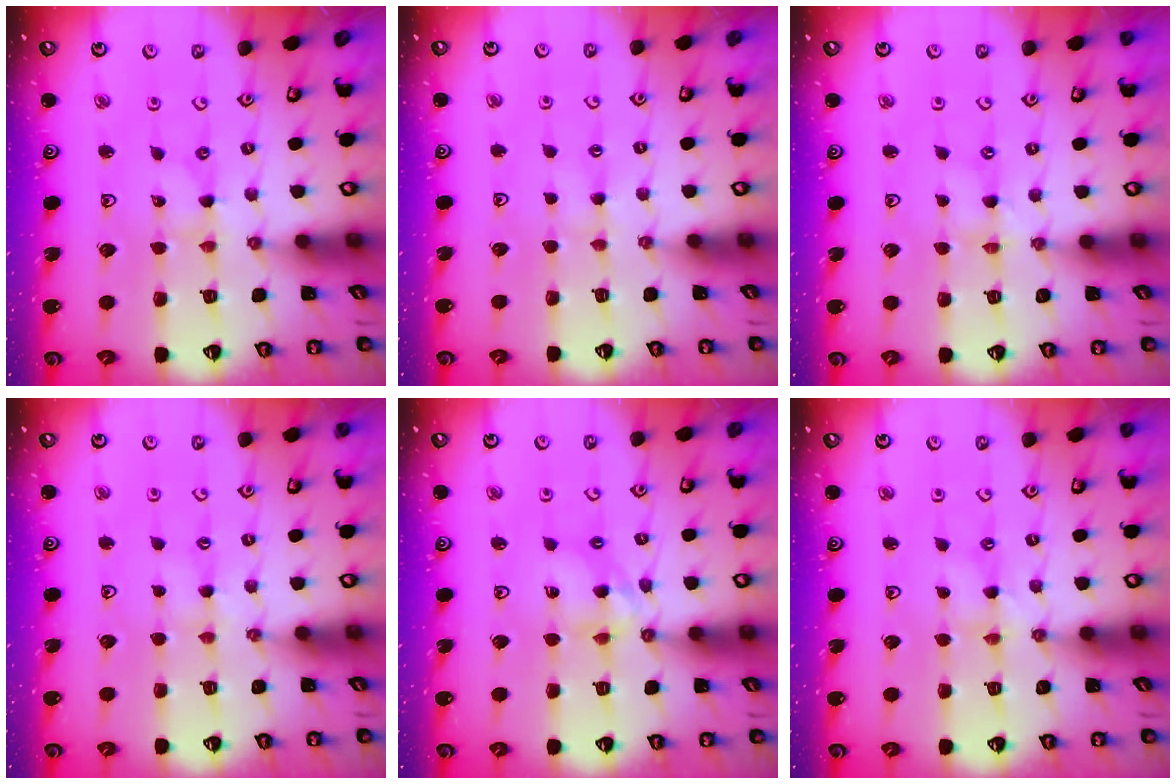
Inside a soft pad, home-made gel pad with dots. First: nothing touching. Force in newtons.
{"total": 1.6, "press": 1.6, "slide": 0.3}
{"total": 0.0}
{"total": 2.8, "press": 2.8, "slide": 0.3}
{"total": 7.7, "press": 7.6, "slide": 0.7}
{"total": 0.7, "press": 0.7, "slide": 0.2}